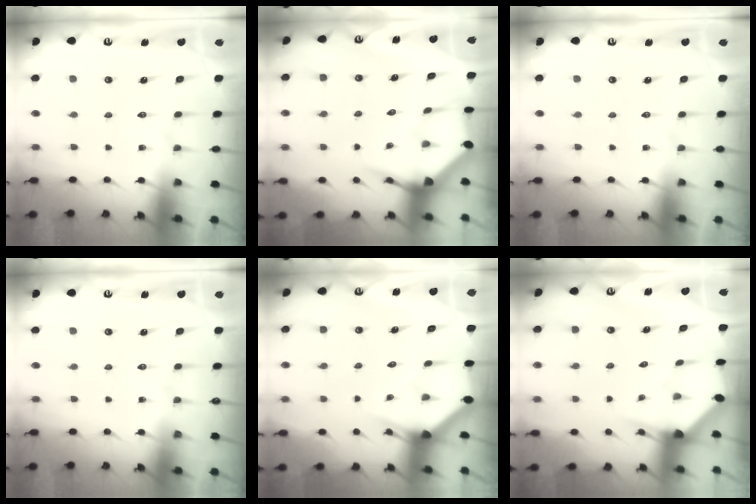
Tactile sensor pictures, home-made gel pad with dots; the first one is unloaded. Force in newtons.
{"total": 4.1, "press": 4.0, "slide": 0.5}
{"total": 0.0}
{"total": 0.0}
{"total": 3.0, "press": 3.0, "slide": 0.1}
{"total": 2.9, "press": 2.9, "slide": 0.2}